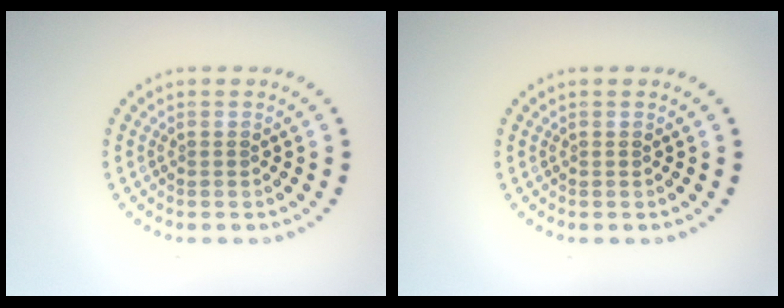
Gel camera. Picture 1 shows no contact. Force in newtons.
{"total": 0.0}